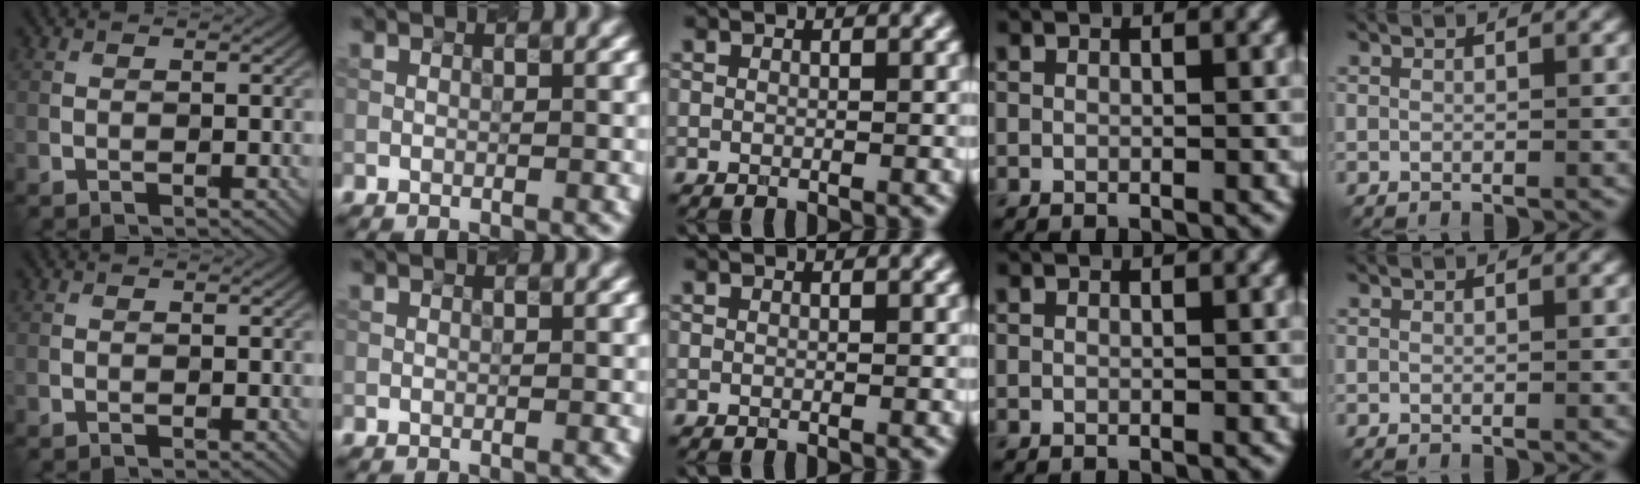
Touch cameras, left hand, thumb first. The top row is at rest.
{}